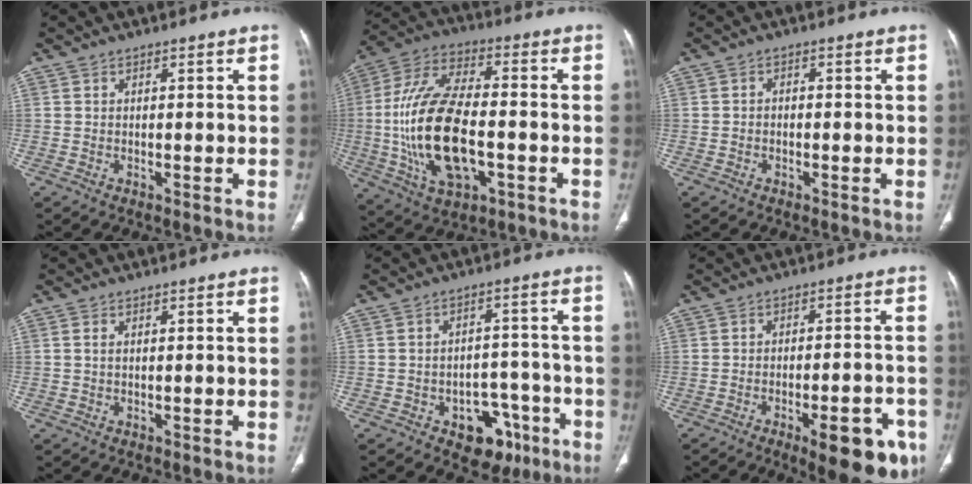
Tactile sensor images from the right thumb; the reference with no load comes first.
{"total": 21.3, "force": [-3.4, 10.5, 18.2], "torque": [-0.368, 0.018, -0.053]}
{"total": 1.0, "force": [-0.3, 0.7, 0.6], "torque": [-0.006, 0.004, -0.008]}
{"total": 1.0, "force": [0.3, 0.5, 0.9], "torque": [-0.024, 0.007, 0.008]}
{"total": 9.8, "force": [-5.2, 6.6, 5.1], "torque": [-0.030, 0.043, -0.063]}
{"total": 13.9, "force": [-7.2, 4.8, 11.0], "torque": [-0.104, 0.031, -0.086]}